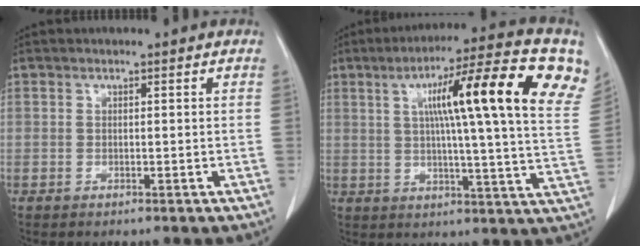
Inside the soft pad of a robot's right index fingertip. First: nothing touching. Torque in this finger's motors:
{"motor_torque": [1.38, 0.76, 0.47, 0.21]}